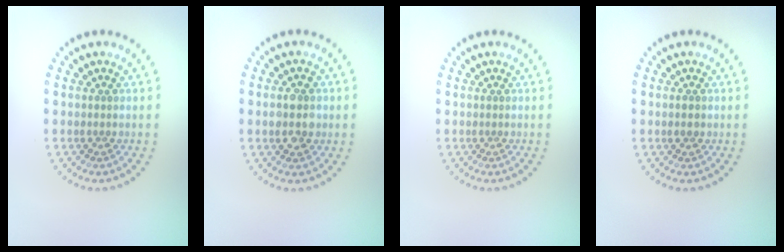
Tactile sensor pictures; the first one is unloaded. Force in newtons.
{"total": 3.3, "press": 3.3, "slide": 0.0}
{"total": 0.0}
{"total": 1.1, "press": 1.1, "slide": 0.1}